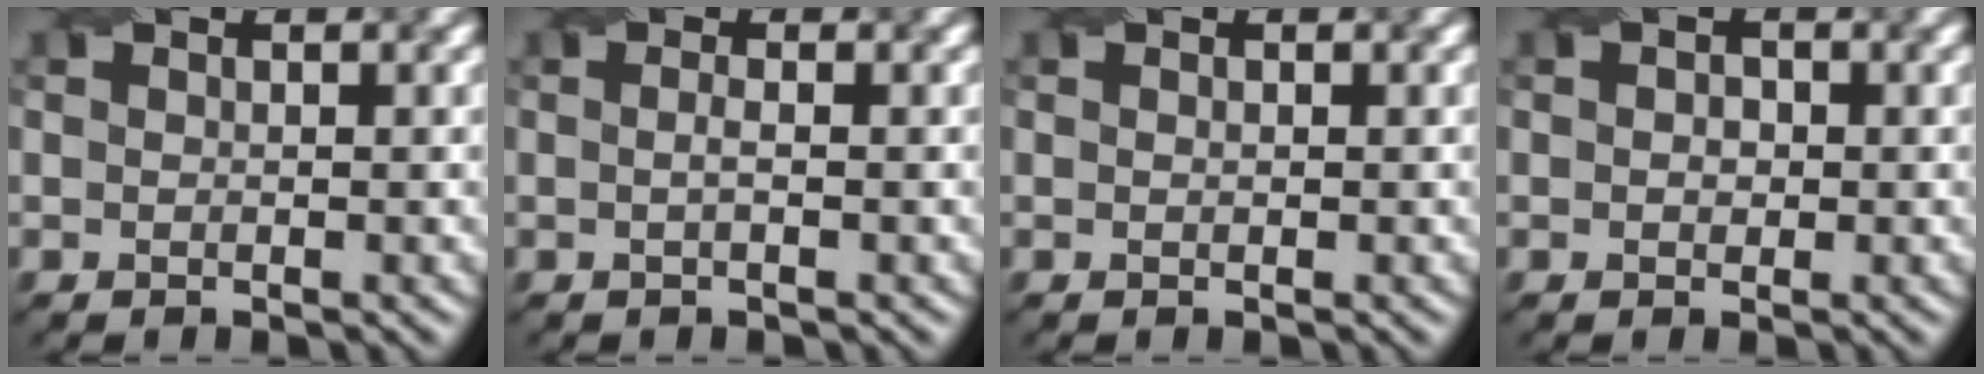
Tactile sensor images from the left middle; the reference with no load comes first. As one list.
[{"total": 0.9, "force": [-0.2, 0.2, 0.9], "torque": [-0.017, 0.001, -0.004]}, {"total": 0.0}, {"total": 1.1, "force": [0.0, 0.9, 0.6], "torque": [-0.010, 0.000, -0.002]}]